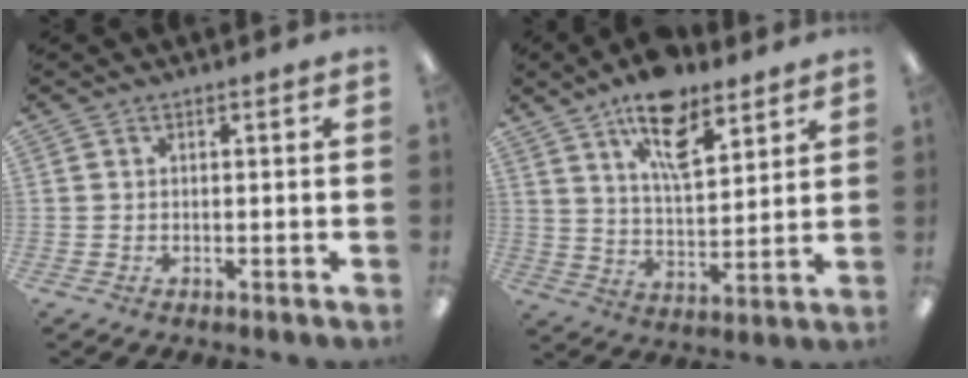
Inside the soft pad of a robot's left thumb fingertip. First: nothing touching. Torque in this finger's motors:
{"motor_torque": [0.28, 0.34, 1.13, -1.63, 0.23]}